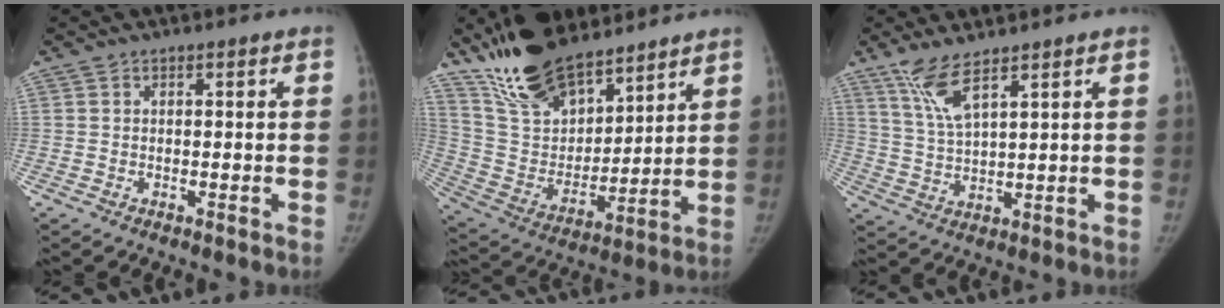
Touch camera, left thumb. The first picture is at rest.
{"total": 21.0, "force": [15.9, 9.0, 10.4], "torque": [-0.152, -0.068, 0.297]}
{"total": 6.5, "force": [4.6, 1.0, 4.6], "torque": [-0.098, -0.026, 0.101]}